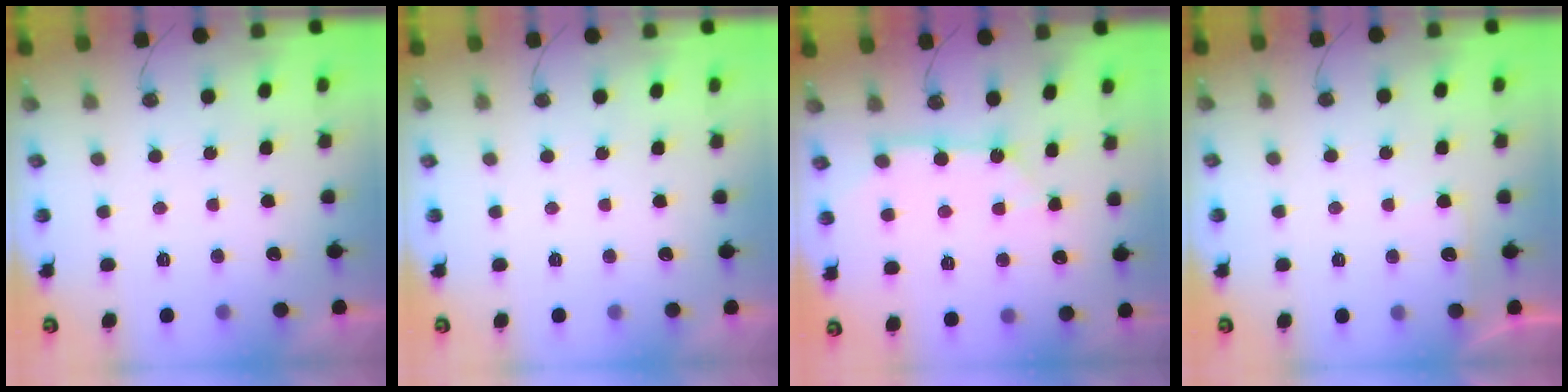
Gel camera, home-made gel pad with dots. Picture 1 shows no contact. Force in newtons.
{"total": 0.0}
{"total": 8.6, "press": 8.6, "slide": 0.8}
{"total": 3.2, "press": 3.1, "slide": 0.5}